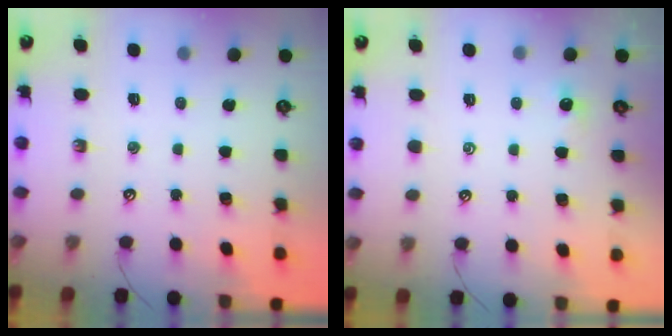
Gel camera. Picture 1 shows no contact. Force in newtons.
{"total": 0.5, "press": 0.4, "slide": 0.3}